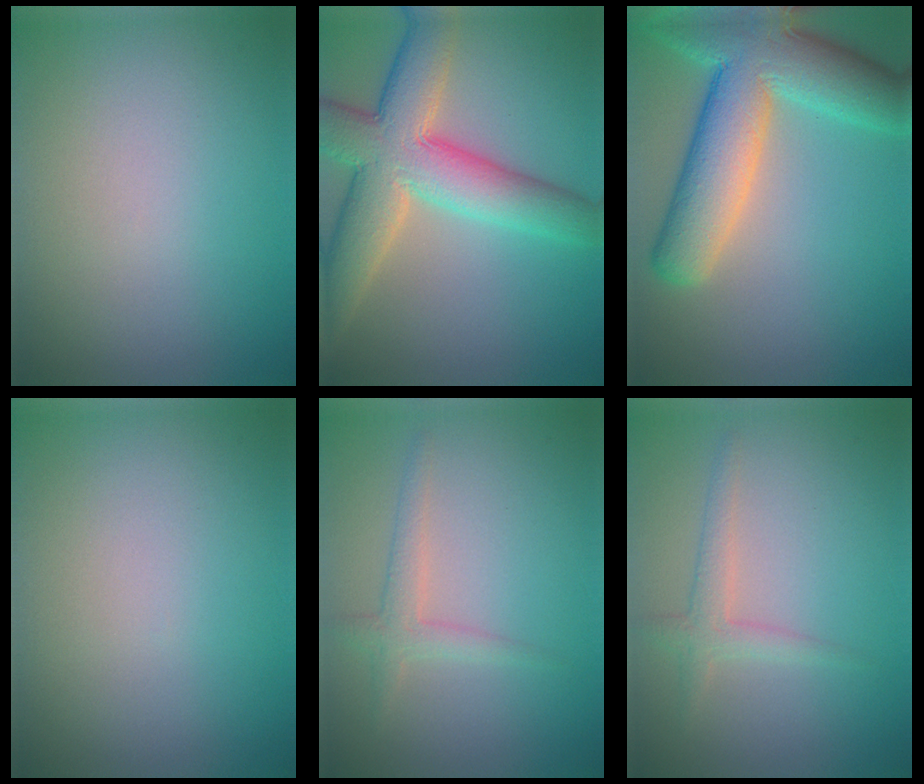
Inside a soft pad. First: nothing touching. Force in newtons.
{"total": 9.7, "press": 9.7, "slide": 0.7}
{"total": 10.7, "press": 10.7, "slide": 0.8}
{"total": 0.0}
{"total": 2.0, "press": 2.0, "slide": 0.1}
{"total": 2.0, "press": 2.0, "slide": 0.1}